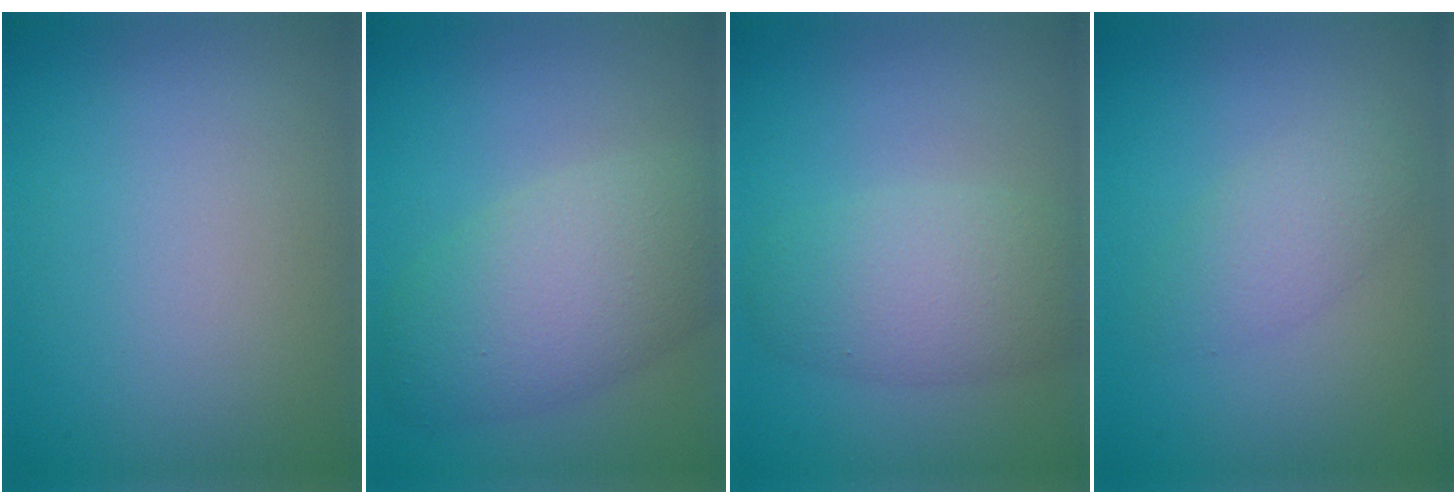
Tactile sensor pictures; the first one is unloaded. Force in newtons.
{"total": 6.6, "press": 6.6, "slide": 0.4}
{"total": 4.5, "press": 4.5, "slide": 0.2}
{"total": 2.4, "press": 2.4, "slide": 0.1}